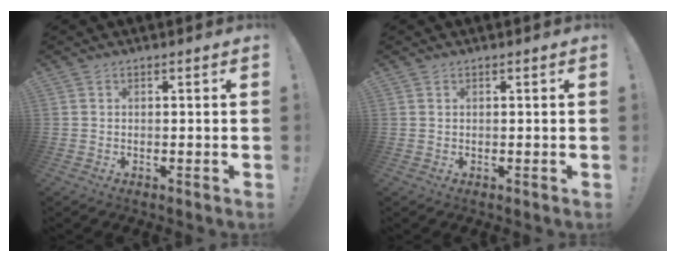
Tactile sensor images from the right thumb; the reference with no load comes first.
{"total": 0.0}